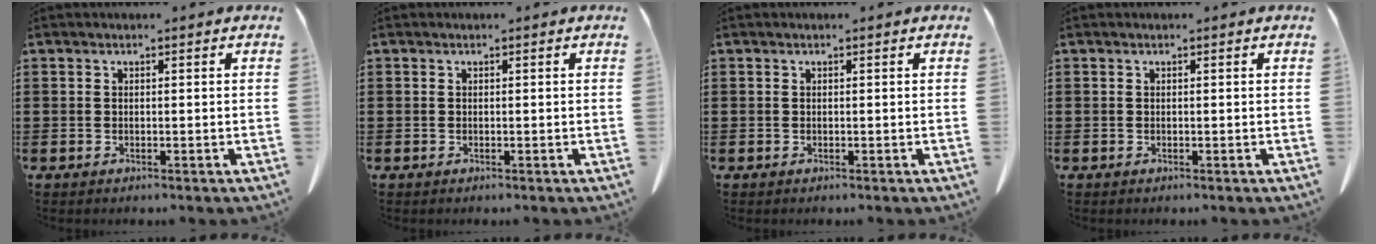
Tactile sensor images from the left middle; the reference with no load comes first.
{"total": 0.0}
{"total": 0.0}
{"total": 0.0}